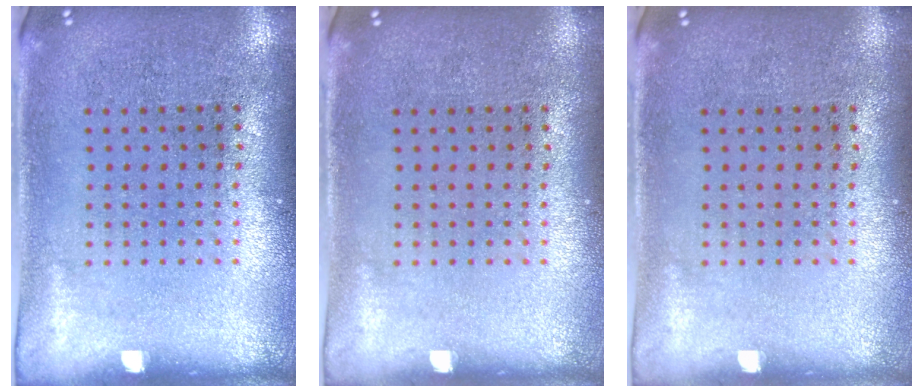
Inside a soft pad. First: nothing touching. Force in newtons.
{"total": 0.0}
{"total": 0.0}